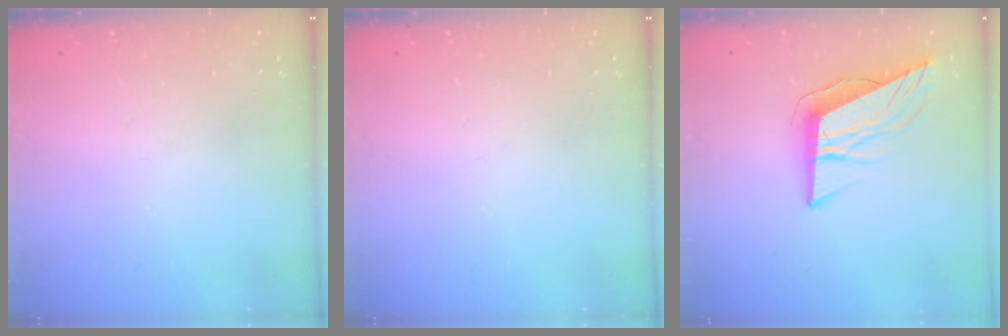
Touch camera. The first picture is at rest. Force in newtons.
{"total": 0.0}
{"total": 11.4, "press": 10.8, "slide": 3.6}